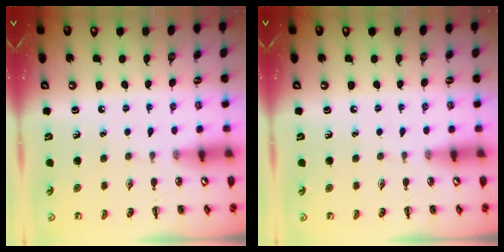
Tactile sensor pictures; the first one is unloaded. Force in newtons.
{"total": 0.0}